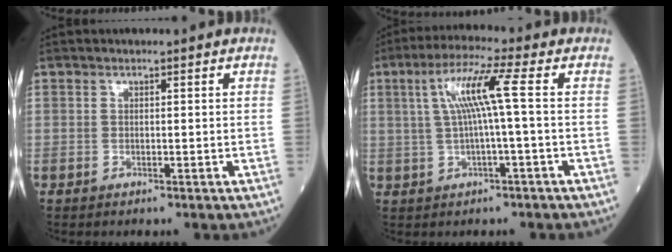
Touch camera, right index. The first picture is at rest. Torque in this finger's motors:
{"motor_torque": [1.01, 0.44, 0.62, 0.20]}